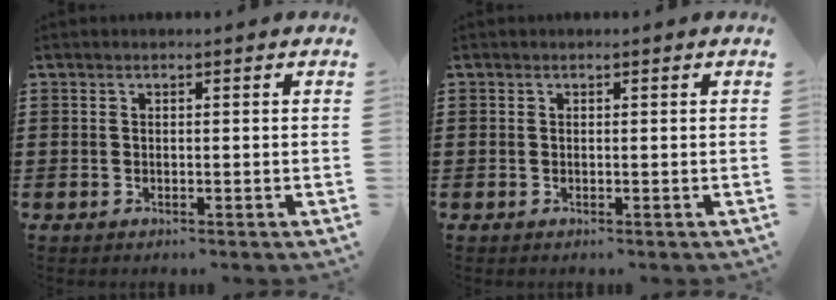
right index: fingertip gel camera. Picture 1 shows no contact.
{"total": 0.0}